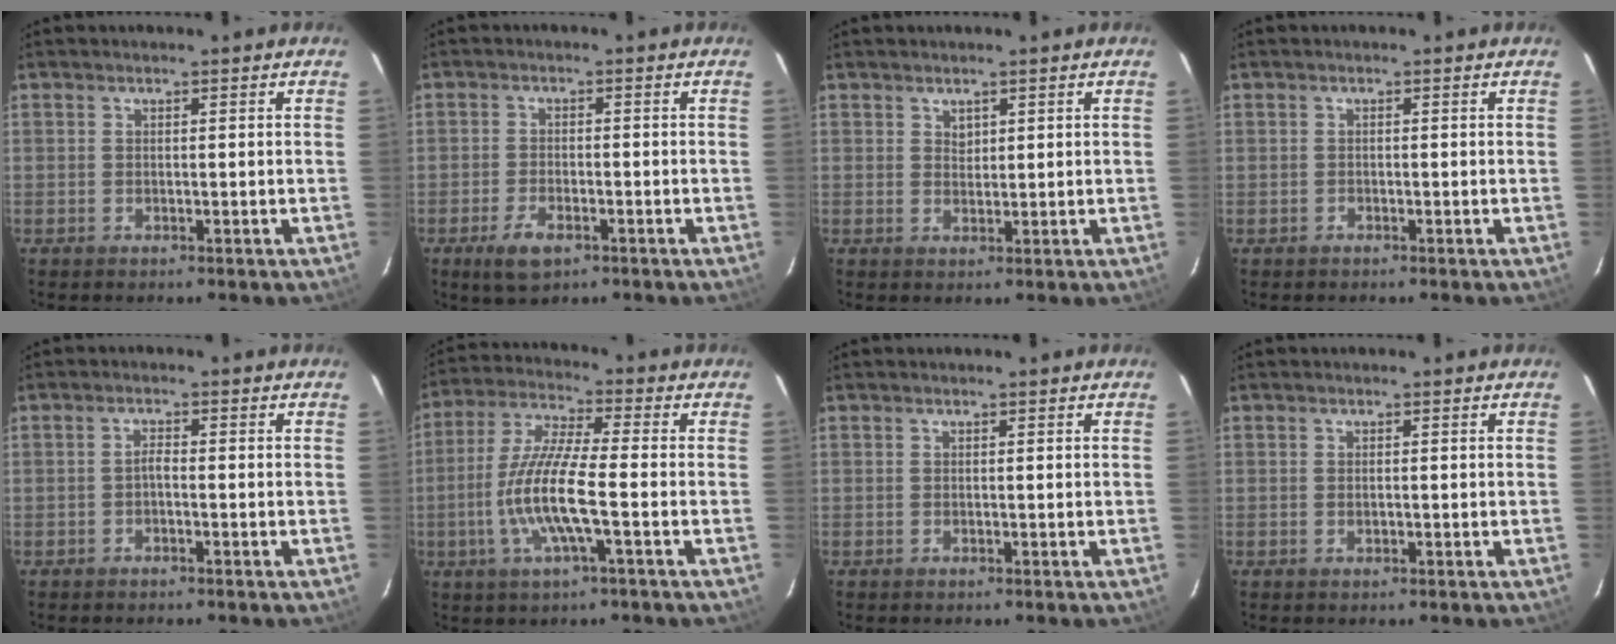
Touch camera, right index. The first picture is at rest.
{"total": 5.4, "force": [-3.0, 2.6, 3.6], "torque": [-0.089, -0.009, -0.052]}
{"total": 1.5, "force": [1.0, 1.0, 0.3], "torque": [-0.001, 0.003, 0.019]}
{"total": 0.9, "force": [-0.5, 0.7, -0.3], "torque": [0.000, 0.003, -0.008]}
{"total": 1.3, "force": [-0.8, 0.3, 1.0], "torque": [-0.020, 0.006, -0.016]}
{"total": 11.9, "force": [-3.2, 1.4, 11.4], "torque": [-0.239, -0.002, -0.064]}
{"total": 0.0}
{"total": 0.7, "force": [-0.2, 0.5, 0.5], "torque": [-0.008, 0.001, -0.004]}